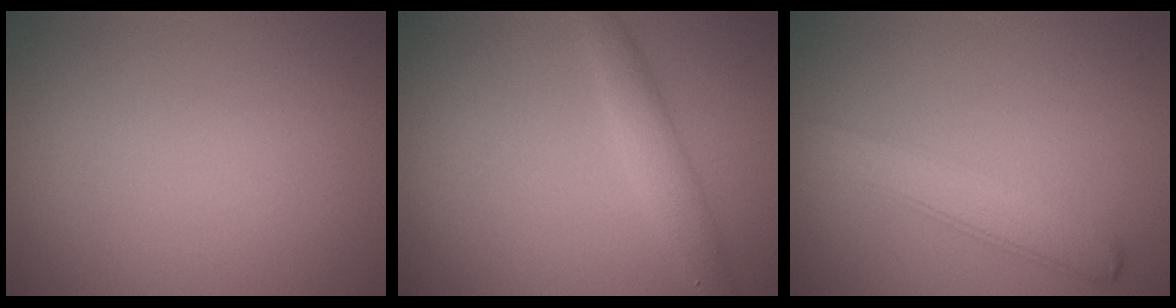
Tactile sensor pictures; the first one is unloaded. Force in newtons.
{"total": 2.3, "press": 2.3, "slide": 0.1}
{"total": 2.9, "press": 2.9, "slide": 0.1}